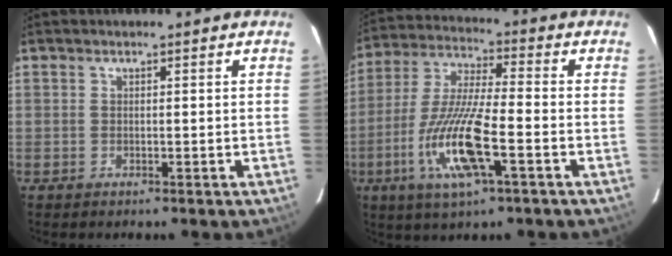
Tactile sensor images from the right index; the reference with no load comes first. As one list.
[{"total": 13.9, "force": [-4.9, 1.6, 12.9], "torque": [-0.268, -0.016, -0.092]}]